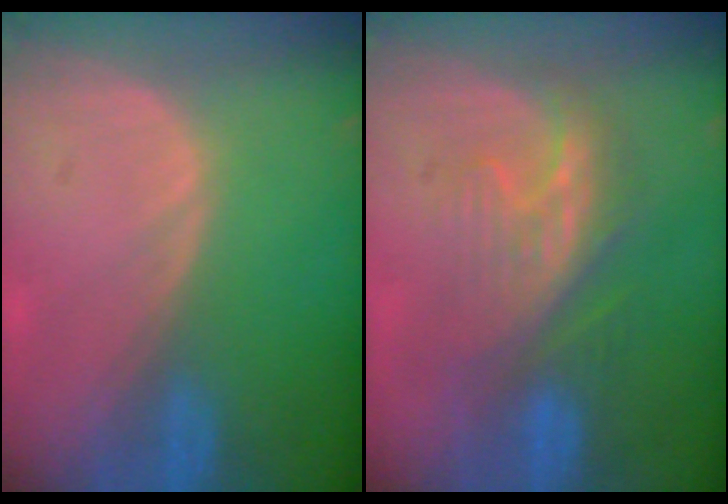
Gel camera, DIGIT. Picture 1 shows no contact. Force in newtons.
{"total": 7.6, "press": 7.4, "slide": 1.7}